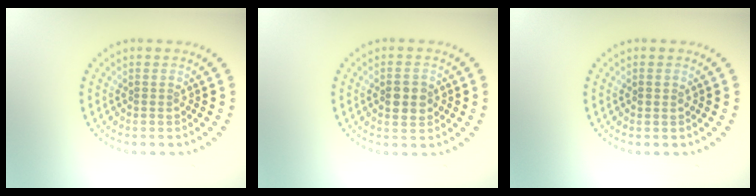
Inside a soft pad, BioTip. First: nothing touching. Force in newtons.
{"total": 2.9, "press": 2.9, "slide": 0.1}
{"total": 0.8, "press": 0.8, "slide": 0.3}